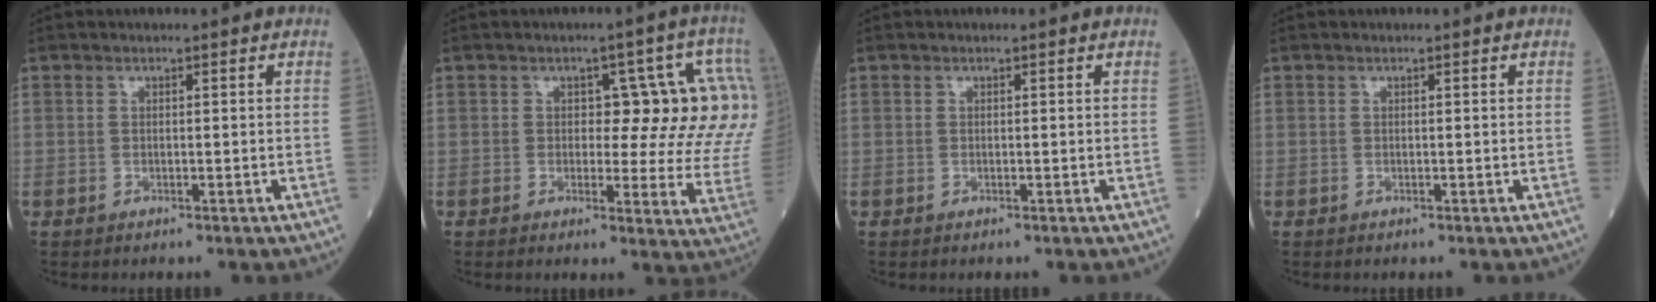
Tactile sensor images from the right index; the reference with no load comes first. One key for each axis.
{"total": 13.2, "fx": 2.7, "fy": 5.0, "fz": 11.9, "tx": -0.138, "ty": 0.018, "tz": 0.027}
{"total": 0.0}
{"total": 0.0}